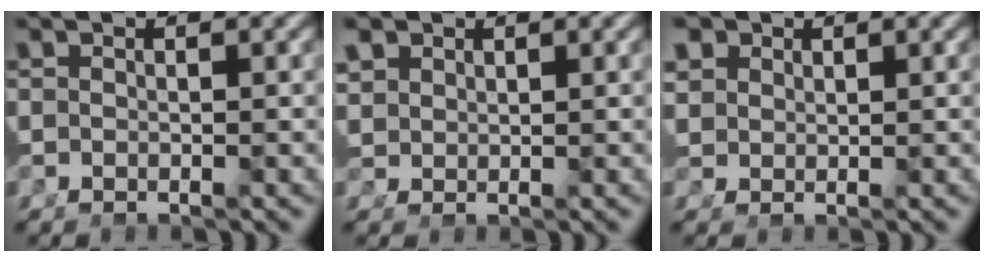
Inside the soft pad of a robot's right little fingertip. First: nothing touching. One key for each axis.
{"total": 1.5, "fx": 1.2, "fy": 0.5, "fz": 0.6, "tx": -0.015, "ty": -0.005, "tz": 0.039}
{"total": 1.9, "fx": 1.4, "fy": 0.9, "fz": 0.9, "tx": -0.020, "ty": -0.004, "tz": 0.037}